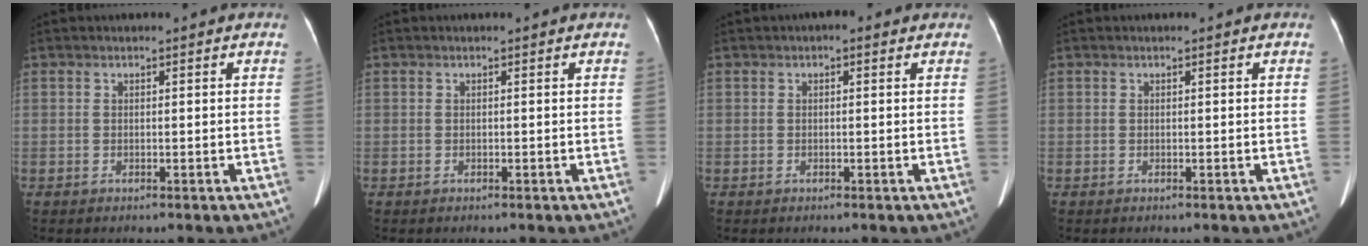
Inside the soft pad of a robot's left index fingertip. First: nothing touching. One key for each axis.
{"total": 0.0}
{"total": 1.2, "fx": 0.4, "fy": 1.0, "fz": 0.6, "tx": -0.009, "ty": 0.016, "tz": 0.000}
{"total": 0.0}